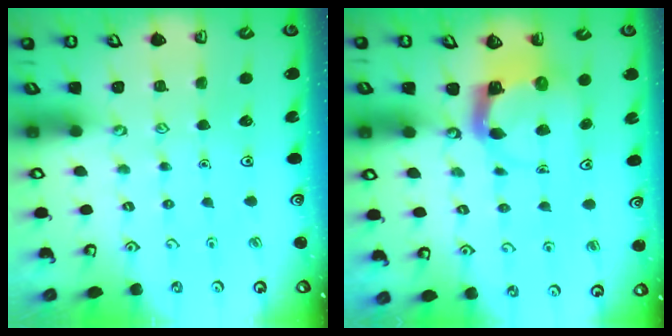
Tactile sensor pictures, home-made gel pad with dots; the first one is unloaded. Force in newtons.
{"total": 3.9, "press": 3.9, "slide": 0.2}